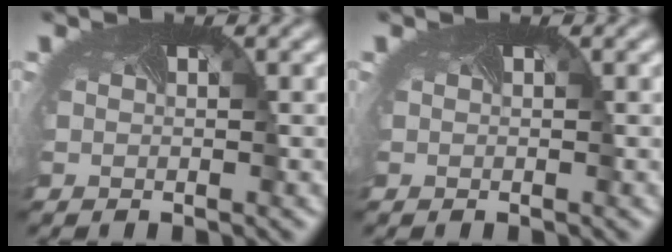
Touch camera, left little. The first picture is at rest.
{"total": 0.0}